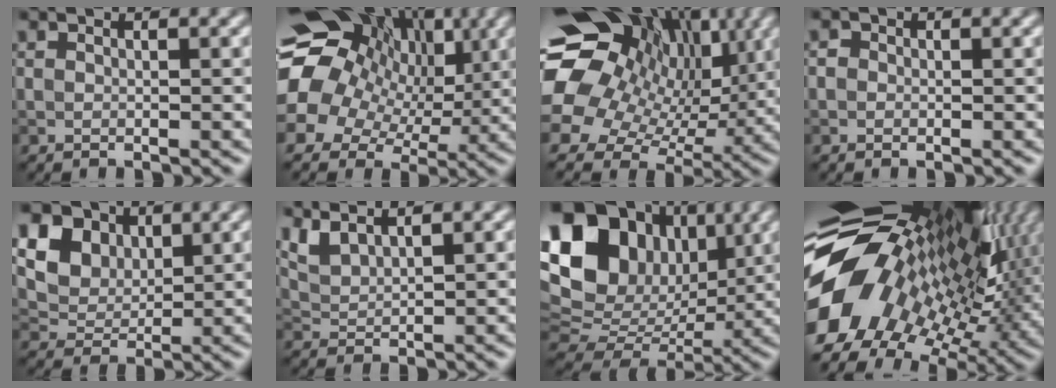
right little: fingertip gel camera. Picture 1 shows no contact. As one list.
[{"total": 17.5, "force": [3.1, 14.7, 9.0], "torque": [-0.184, 0.033, 0.030]}, {"total": 18.2, "force": [4.8, 14.6, 9.7], "torque": [-0.217, 0.055, 0.074]}, {"total": 1.1, "force": [0.2, 1.0, 0.3], "torque": [0.000, -0.005, -0.009]}, {"total": 15.2, "force": [7.7, 11.2, 6.7], "torque": [-0.181, 0.034, 0.133]}, {"total": 2.7, "force": [2.2, 0.9, 1.1], "torque": [-0.033, 0.003, 0.053]}, {"total": 20.2, "force": [6.4, 15.8, 10.8], "torque": [-0.244, 0.053, 0.117]}, {"total": 17.2, "force": [0.8, 10.9, 13.3], "torque": [-0.258, -0.025, 0.030]}]